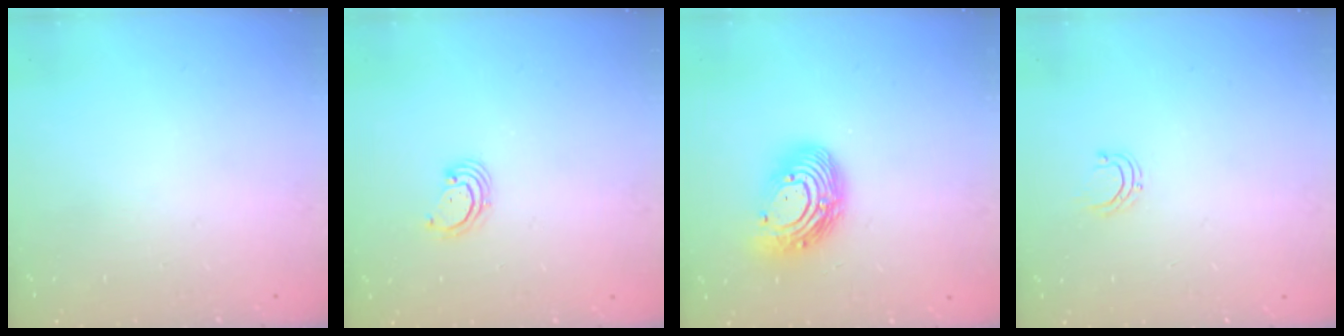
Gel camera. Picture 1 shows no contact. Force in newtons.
{"total": 2.8, "press": 2.8, "slide": 0.3}
{"total": 14.0, "press": 14.0, "slide": 1.1}
{"total": 4.3, "press": 4.3, "slide": 0.3}